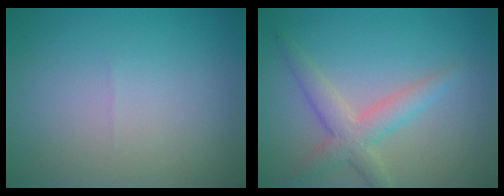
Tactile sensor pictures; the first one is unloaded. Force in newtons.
{"total": 3.4, "press": 3.4, "slide": 0.1}